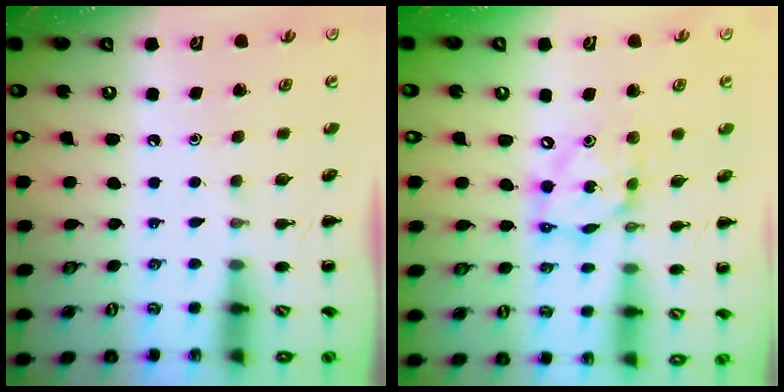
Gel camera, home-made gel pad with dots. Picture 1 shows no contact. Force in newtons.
{"total": 12.0, "press": 11.6, "slide": 3.0}